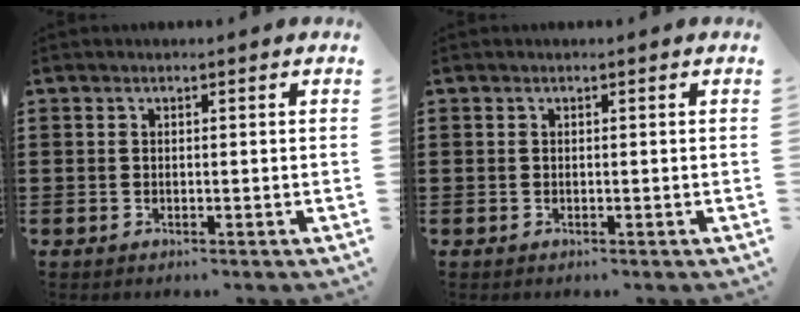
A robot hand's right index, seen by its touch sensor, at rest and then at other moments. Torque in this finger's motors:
{"motor_torque": [0.32, 0.97, 0.01, 0.00]}